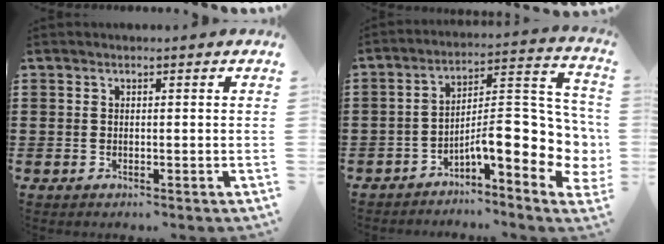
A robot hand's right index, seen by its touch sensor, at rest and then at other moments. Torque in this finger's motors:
{"motor_torque": [2.14, 0.00, 0.63, 0.19]}